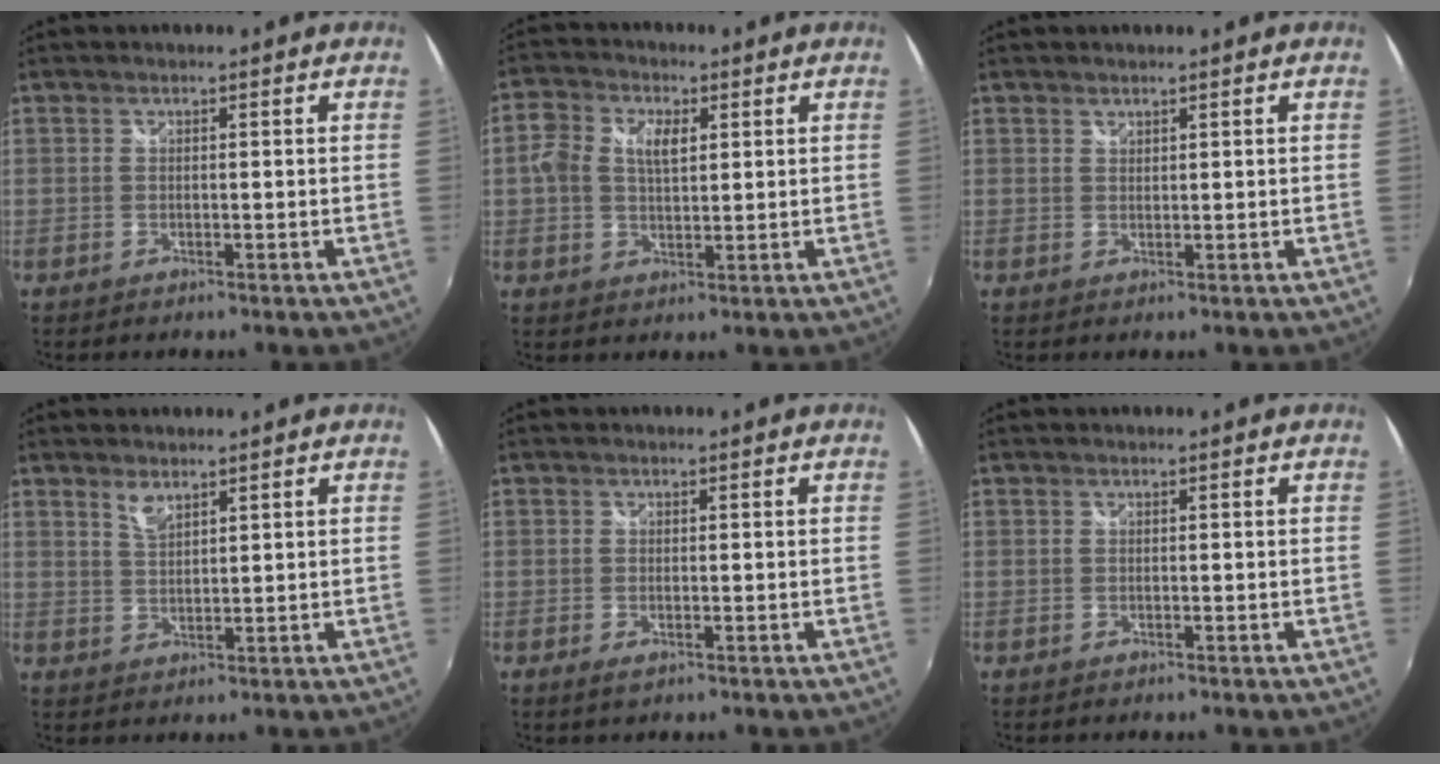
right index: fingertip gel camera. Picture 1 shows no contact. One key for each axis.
{"total": 6.4, "fx": 1.3, "fy": 4.0, "fz": 4.8, "tx": -0.090, "ty": 0.018, "tz": 0.023}
{"total": 0.8, "fx": 0.8, "fy": 0.3, "fz": 0.1, "tx": 0.001, "ty": 0.001, "tz": 0.015}
{"total": 2.9, "fx": 2.2, "fy": 0.9, "fz": 1.6, "tx": -0.029, "ty": -0.002, "tz": 0.038}
{"total": 1.0, "fx": -0.3, "fy": 0.5, "fz": 0.8, "tx": -0.016, "ty": -0.001, "tz": -0.005}
{"total": 0.0}